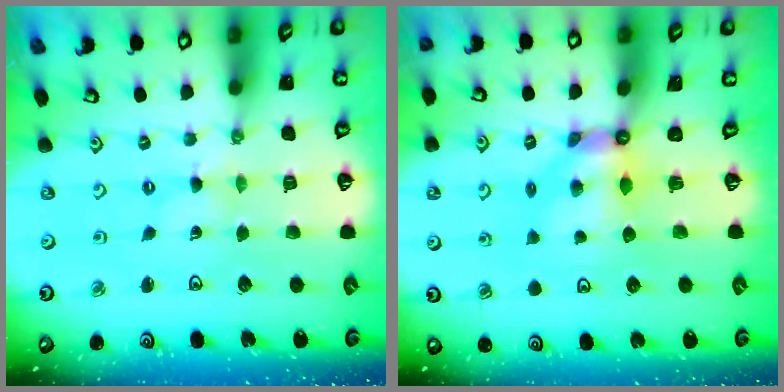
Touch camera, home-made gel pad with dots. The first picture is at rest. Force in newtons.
{"total": 5.9, "press": 5.9, "slide": 0.3}